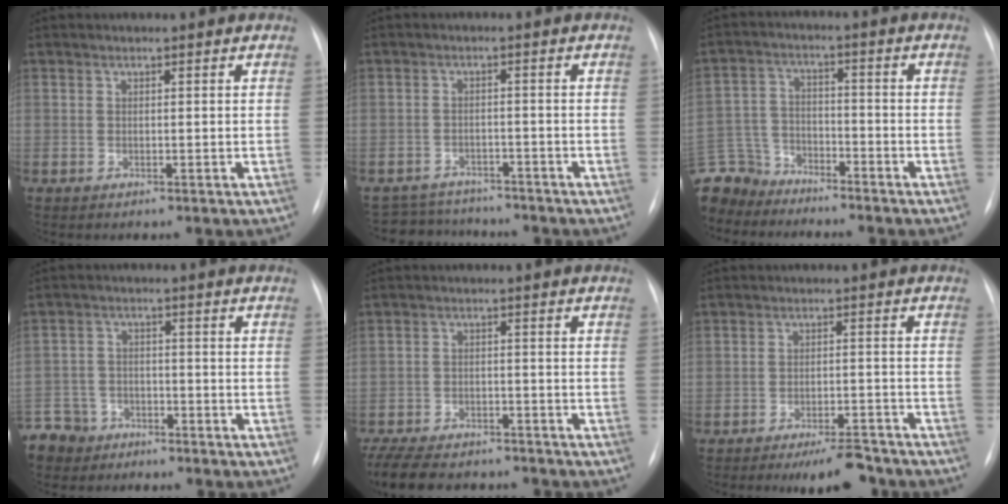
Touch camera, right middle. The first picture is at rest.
{"total": 7.3, "force": [-6.9, 2.4, 0.6], "torque": [-0.006, 0.012, -0.096]}
{"total": 10.8, "force": [-9.8, 4.3, 0.9], "torque": [-0.037, 0.011, -0.188]}
{"total": 8.8, "force": [-6.5, 5.9, 0.9], "torque": [-0.033, -0.001, -0.117]}
{"total": 15.6, "force": [-12.9, 5.9, 6.5], "torque": [-0.167, -0.015, -0.184]}
{"total": 6.8, "force": [-5.7, 1.7, 3.1], "torque": [-0.035, -0.004, -0.089]}